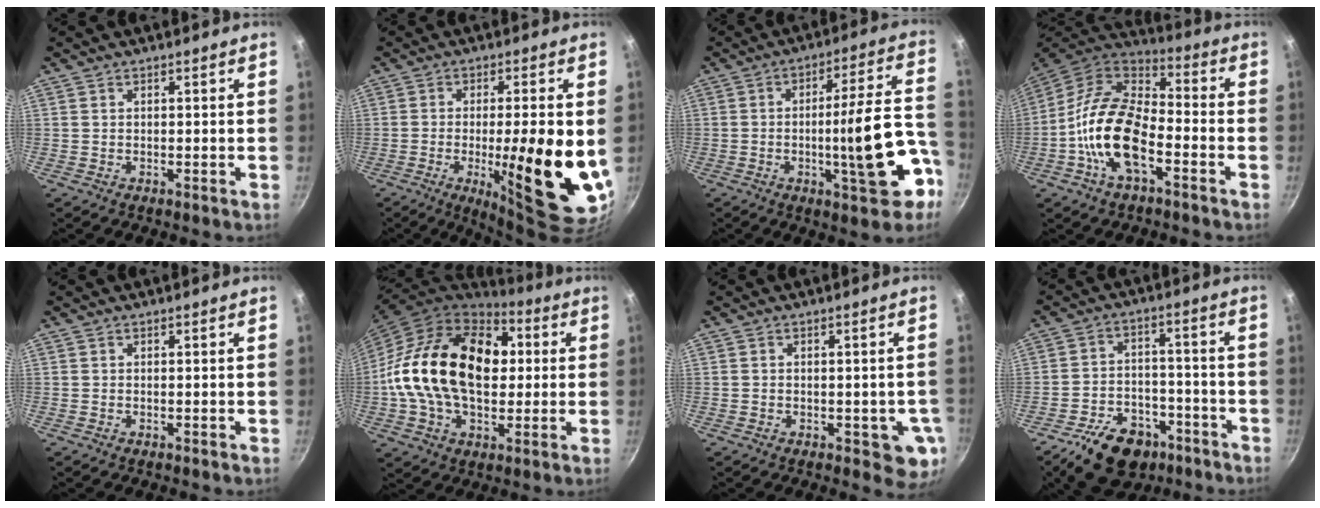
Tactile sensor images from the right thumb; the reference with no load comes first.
{"total": 17.7, "force": [-2.5, 3.7, 17.1], "torque": [-0.243, -0.012, -0.032]}
{"total": 17.3, "force": [-5.4, 4.1, 16.0], "torque": [-0.204, 0.037, -0.071]}
{"total": 17.6, "force": [-5.6, 9.2, 14.0], "torque": [-0.248, 0.043, -0.120]}
{"total": 0.0}
{"total": 25.8, "force": [2.1, 17.0, 19.3], "torque": [-0.313, 0.033, 0.027]}
{"total": 6.4, "force": [-1.5, 3.2, 5.3], "torque": [-0.038, 0.000, -0.017]}
{"total": 14.6, "force": [-9.1, 8.8, 7.4], "torque": [-0.094, 0.054, -0.137]}